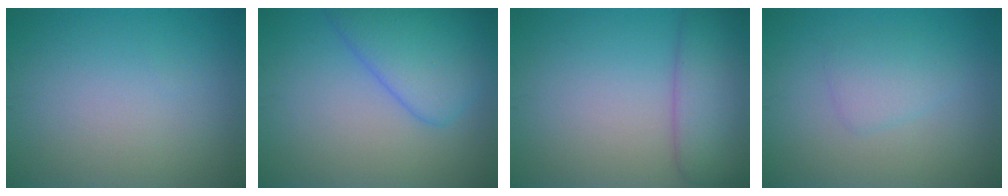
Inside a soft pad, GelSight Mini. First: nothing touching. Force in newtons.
{"total": 5.5, "press": 5.5, "slide": 0.3}
{"total": 5.1, "press": 5.0, "slide": 0.5}
{"total": 1.9, "press": 1.9, "slide": 0.0}